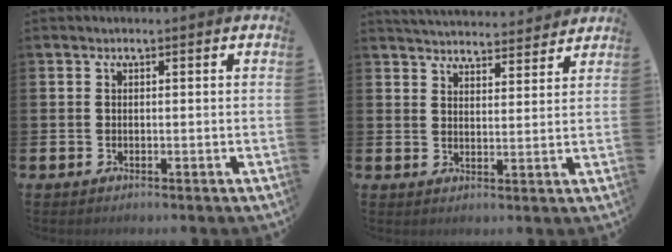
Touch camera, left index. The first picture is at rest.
{"total": 4.7, "force": [4.7, 0.6, 0.0], "torque": [-0.012, -0.031, 0.083]}